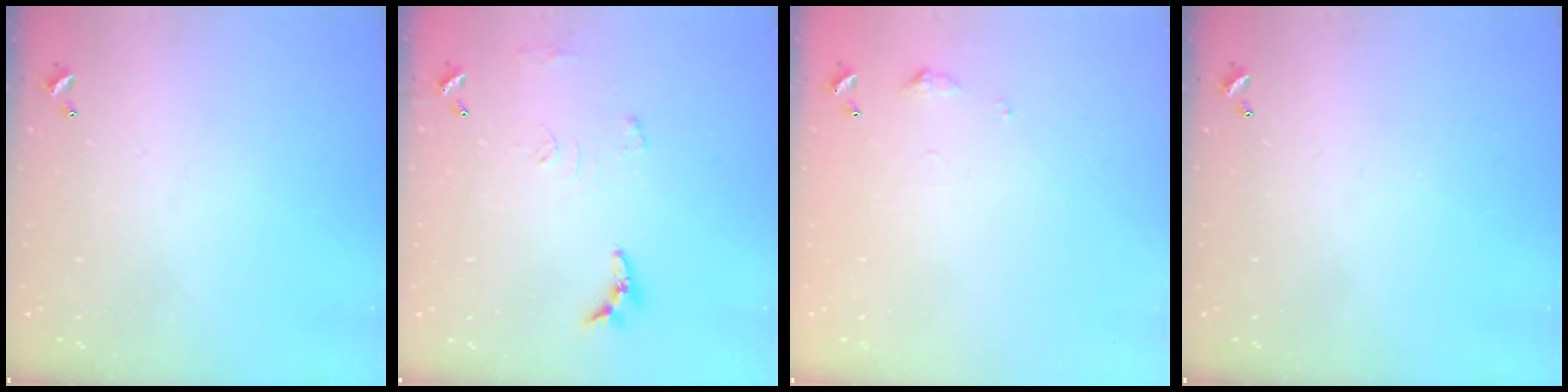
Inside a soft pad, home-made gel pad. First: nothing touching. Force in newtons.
{"total": 8.7, "press": 8.7, "slide": 0.6}
{"total": 5.0, "press": 4.9, "slide": 0.8}
{"total": 0.0}